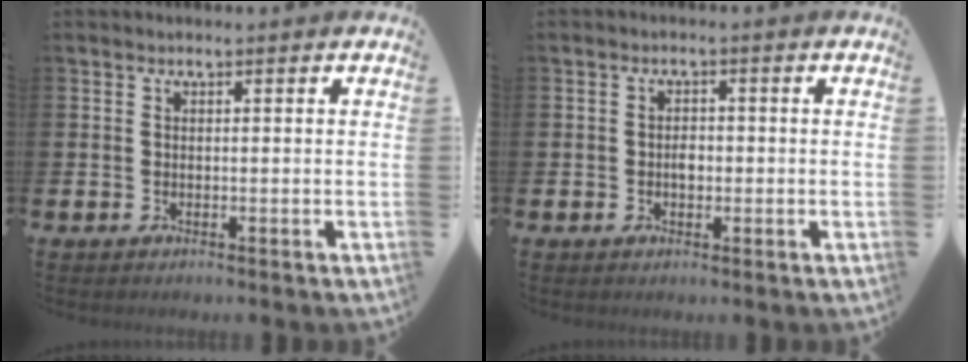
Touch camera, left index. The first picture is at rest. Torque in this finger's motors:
{"motor_torque": [-0.03, 0.02, 0.06, 0.02]}